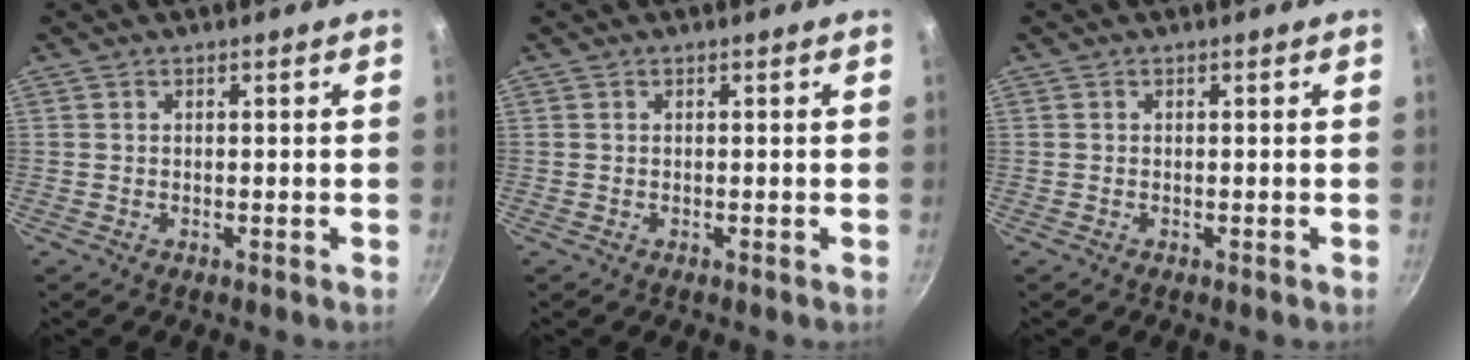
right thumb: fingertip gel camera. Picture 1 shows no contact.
{"total": 0.0}
{"total": 0.0}